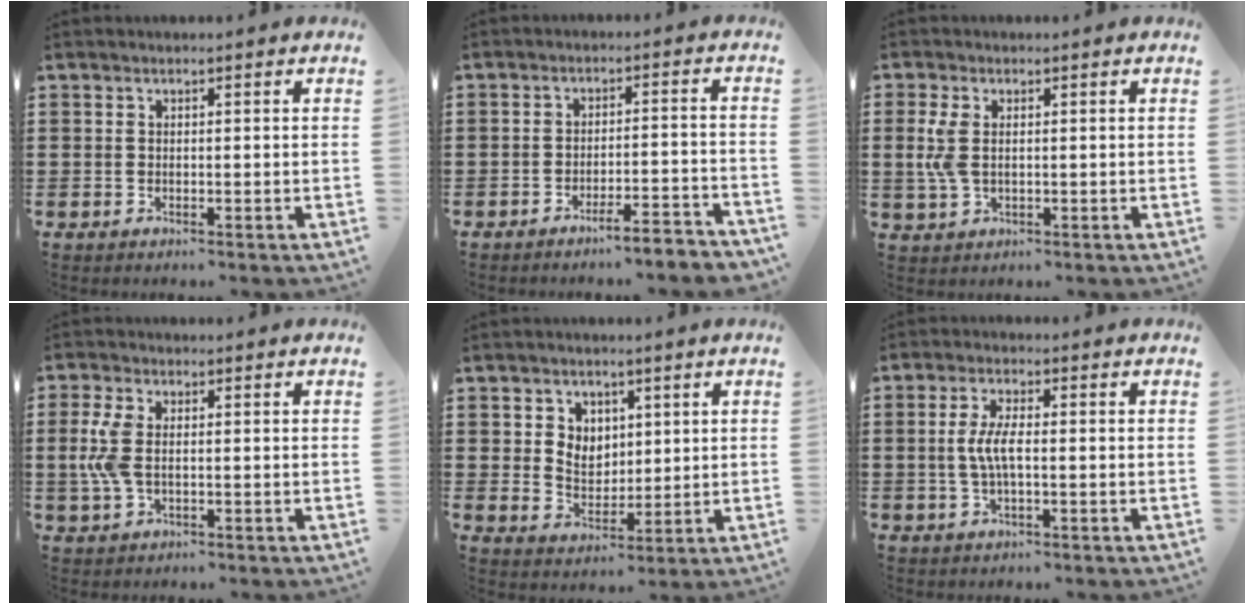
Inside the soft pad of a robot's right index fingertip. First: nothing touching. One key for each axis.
{"total": 4.1, "fx": -3.7, "fy": -0.3, "fz": 1.7, "tx": -0.029, "ty": -0.009, "tz": -0.073}
{"total": 4.7, "fx": 0.3, "fy": 2.6, "fz": 3.9, "tx": -0.107, "ty": -0.002, "tz": -0.003}
{"total": 5.6, "fx": 0.0, "fy": 2.9, "fz": 4.8, "tx": -0.128, "ty": -0.004, "tz": -0.009}
{"total": 5.2, "fx": 1.9, "fy": 4.7, "fz": 1.0, "tx": -0.037, "ty": 0.010, "tz": 0.032}
{"total": 4.4, "fx": -0.3, "fy": 1.3, "fz": 4.2, "tx": -0.098, "ty": -0.005, "tz": -0.015}